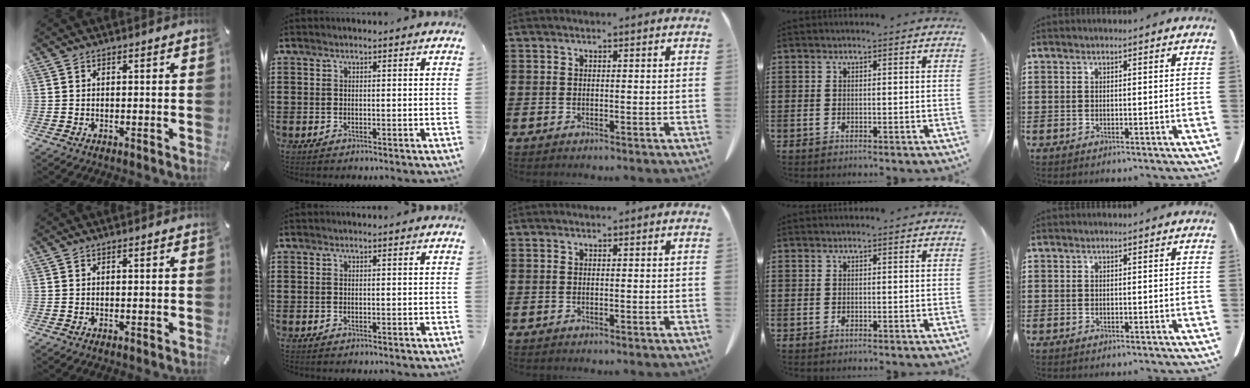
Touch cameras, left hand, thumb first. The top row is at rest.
{}